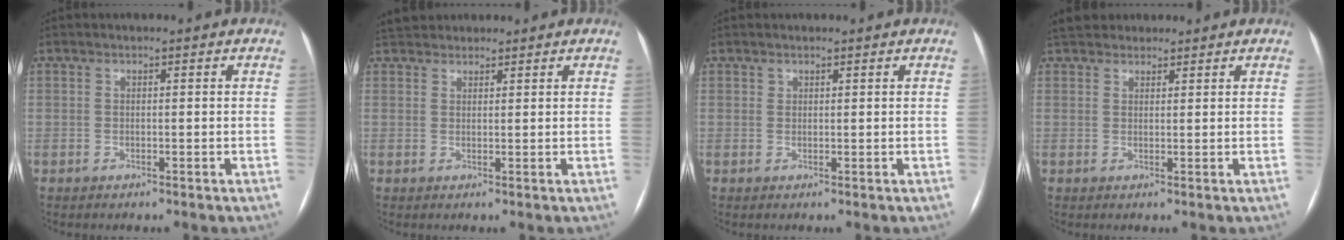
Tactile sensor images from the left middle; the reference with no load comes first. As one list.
[{"total": 4.1, "force": [3.7, 1.5, 0.7], "torque": [-0.014, 0.030, 0.066]}, {"total": 0.8, "force": [0.7, 0.4, 0.0], "torque": [0.003, 0.001, 0.011]}, {"total": 5.4, "force": [4.7, 2.3, 1.4], "torque": [-0.018, 0.031, 0.082]}]